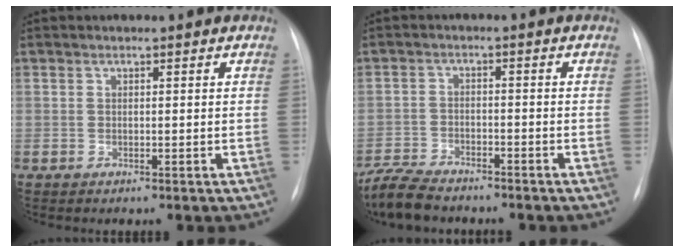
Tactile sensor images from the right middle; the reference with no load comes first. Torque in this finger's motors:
{"motor_torque": [0.66, -0.66, 0.04, 0.04]}